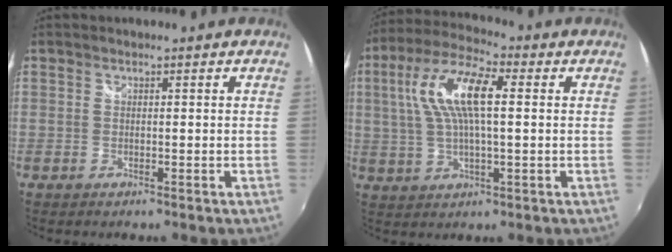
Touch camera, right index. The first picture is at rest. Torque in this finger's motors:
{"motor_torque": [0.49, 0.05, 0.42, 0.21]}